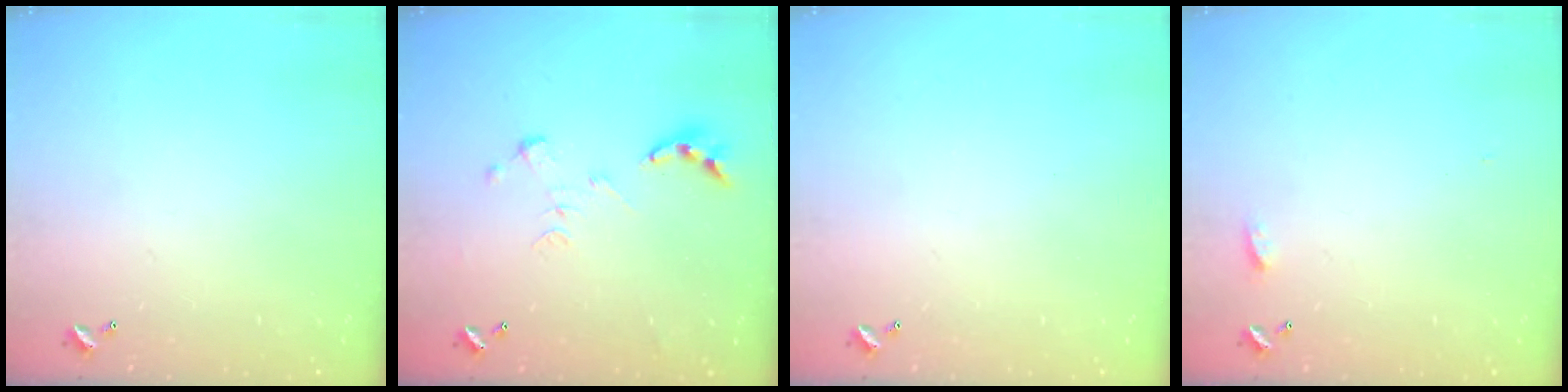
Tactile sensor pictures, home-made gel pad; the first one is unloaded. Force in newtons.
{"total": 0.0}
{"total": 0.0}
{"total": 4.3, "press": 4.3, "slide": 0.5}